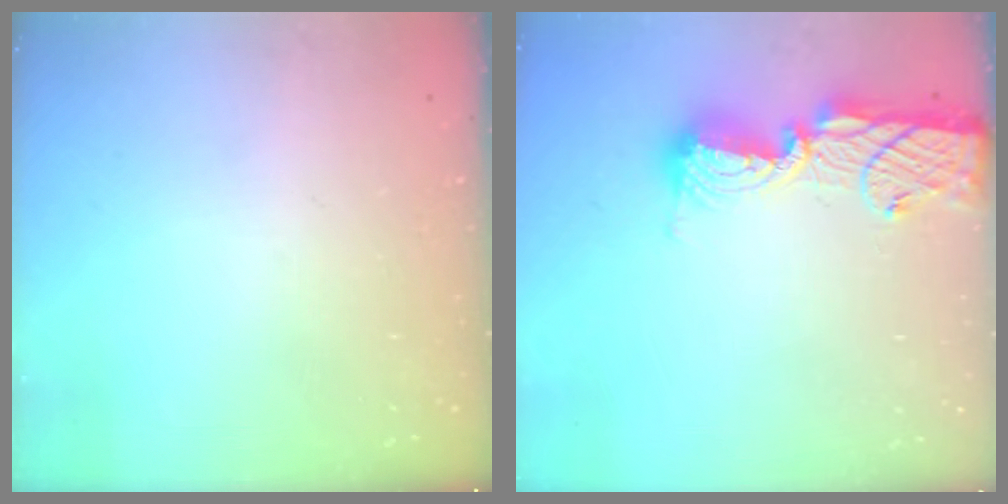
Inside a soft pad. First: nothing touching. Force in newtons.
{"total": 13.6, "press": 13.5, "slide": 1.0}